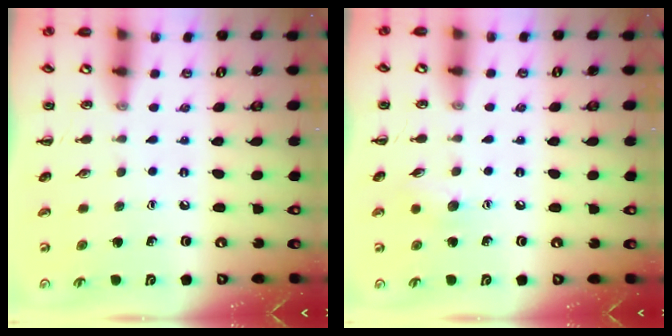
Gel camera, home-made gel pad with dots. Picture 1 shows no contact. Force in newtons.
{"total": 6.3, "press": 6.1, "slide": 1.7}